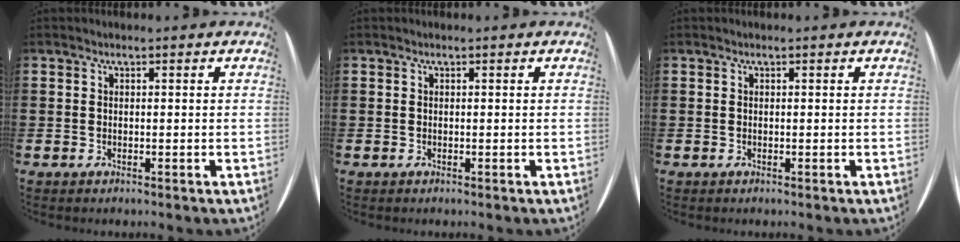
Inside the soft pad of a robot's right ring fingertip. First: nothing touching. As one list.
[{"total": 0.0}, {"total": 0.0}]